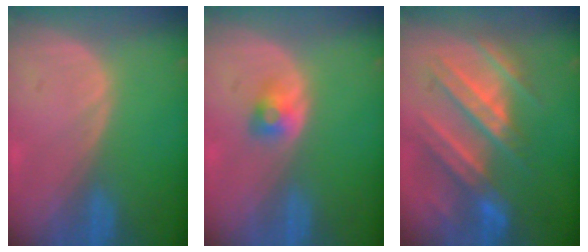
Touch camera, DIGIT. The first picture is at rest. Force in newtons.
{"total": 2.7, "press": 2.4, "slide": 1.1}
{"total": 9.9, "press": 9.5, "slide": 2.8}